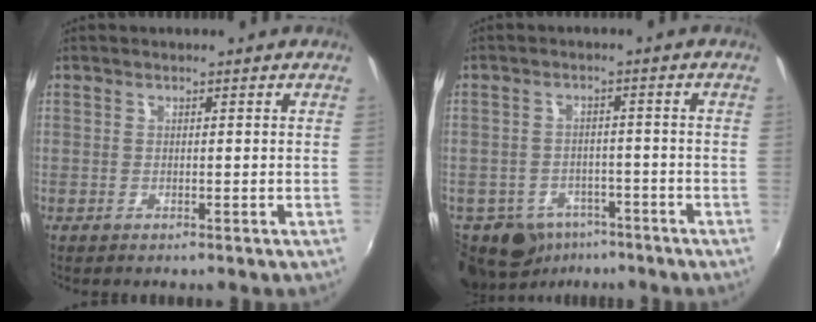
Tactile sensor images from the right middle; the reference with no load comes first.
{"total": 14.8, "force": [-8.4, 10.8, 5.7], "torque": [-0.165, -0.008, -0.108]}